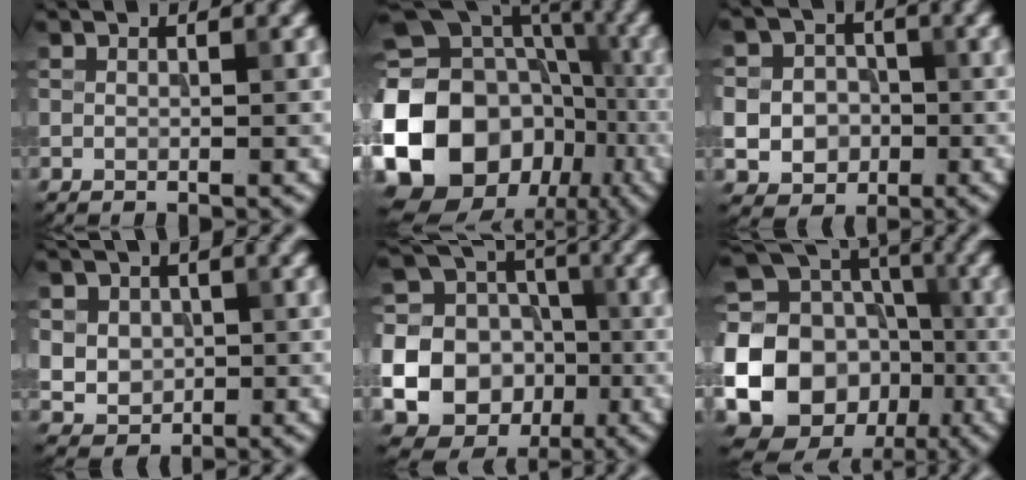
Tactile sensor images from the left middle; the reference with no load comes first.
{"total": 20.9, "force": [-5.3, 17.3, 10.5], "torque": [-0.196, -0.006, -0.113]}
{"total": 8.5, "force": [-1.4, 7.8, 2.9], "torque": [-0.071, -0.004, -0.047]}
{"total": 4.6, "force": [0.8, 4.0, 2.0], "torque": [-0.045, 0.009, 0.014]}
{"total": 25.1, "force": [-6.8, 23.5, 5.5], "torque": [-0.159, -0.034, -0.145]}
{"total": 24.8, "force": [-5.9, 22.6, 8.3], "torque": [-0.187, -0.018, -0.143]}